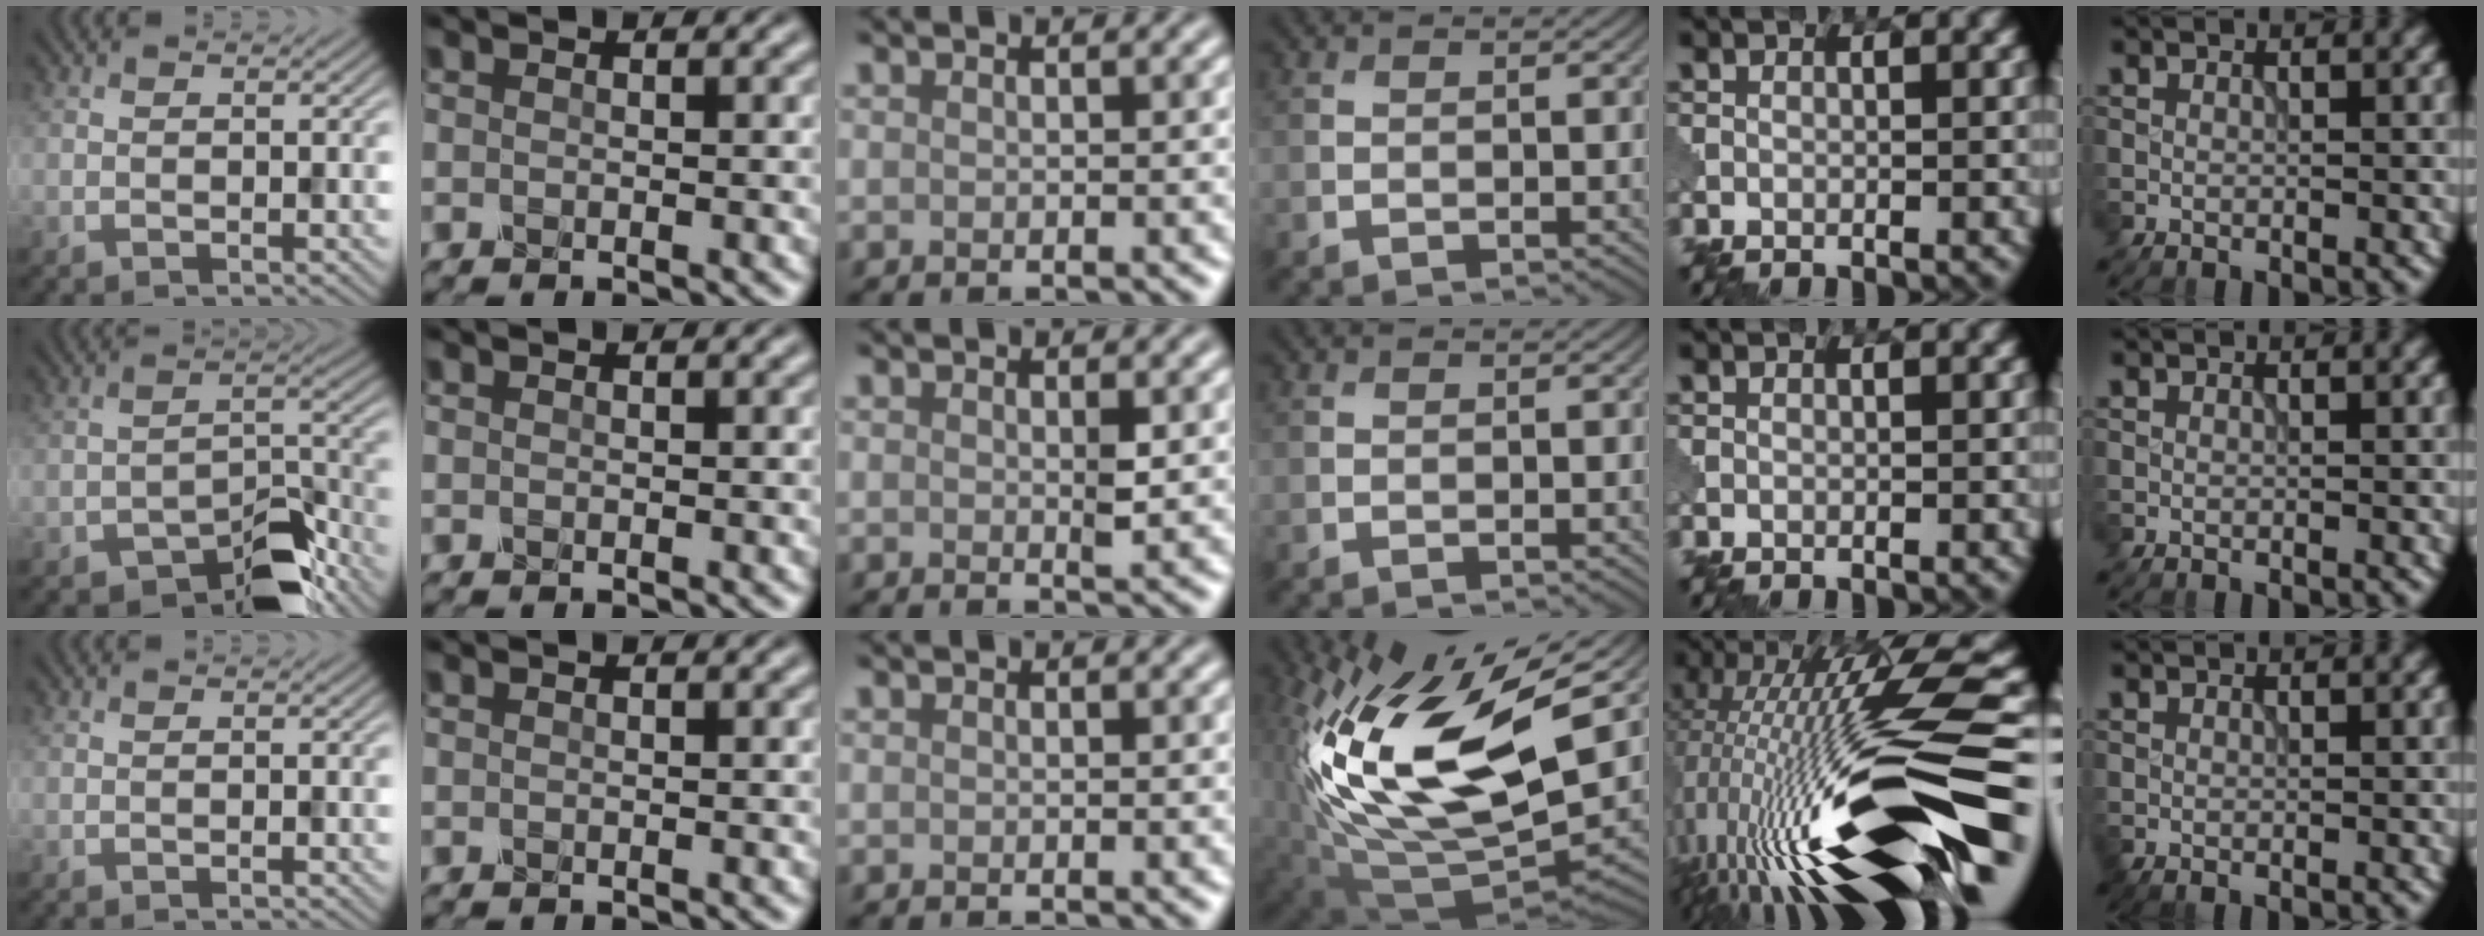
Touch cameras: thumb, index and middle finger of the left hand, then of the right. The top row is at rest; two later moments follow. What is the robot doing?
{"motion": "disassemble", "object": "pitcher"}